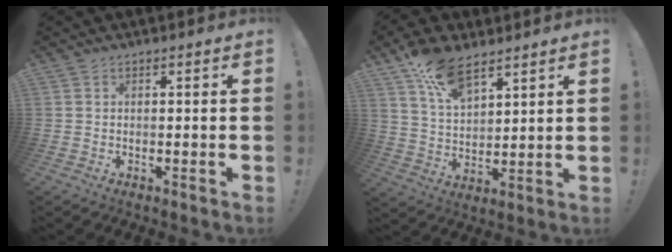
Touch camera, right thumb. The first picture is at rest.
{"total": 12.3, "force": [8.9, 5.4, 6.5], "torque": [-0.122, -0.046, 0.168]}